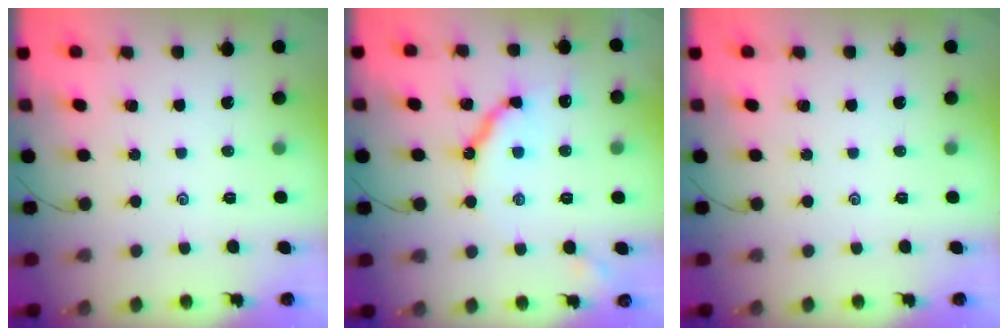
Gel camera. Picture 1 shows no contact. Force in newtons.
{"total": 9.7, "press": 9.6, "slide": 1.0}
{"total": 0.0}